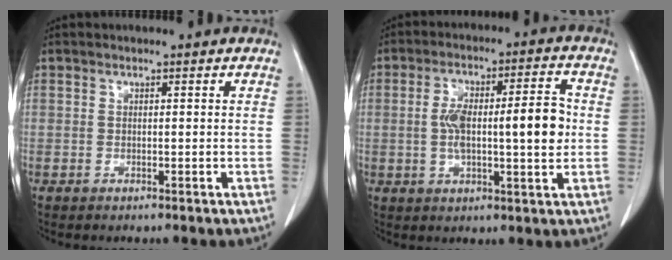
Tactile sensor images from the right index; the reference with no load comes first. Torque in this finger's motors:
{"motor_torque": [1.52, -0.24, 0.44, 0.15]}